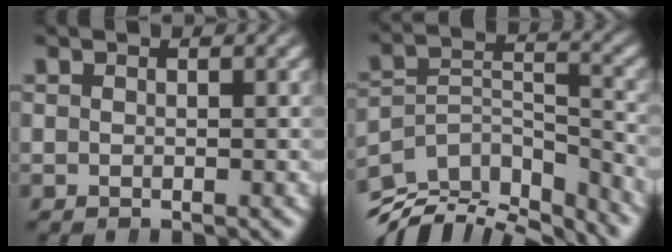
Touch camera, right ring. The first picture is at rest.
{"total": 12.3, "force": [-6.2, 8.3, 6.7], "torque": [-0.103, -0.040, -0.092]}